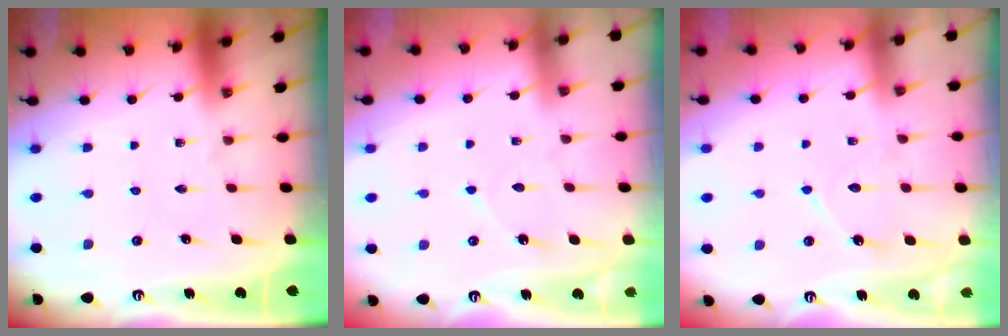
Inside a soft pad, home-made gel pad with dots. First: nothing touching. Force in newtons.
{"total": 4.0, "press": 3.9, "slide": 0.4}
{"total": 8.2, "press": 8.1, "slide": 0.7}